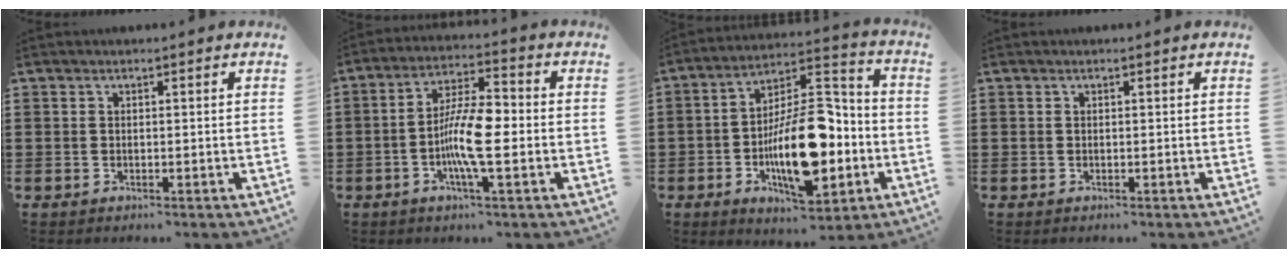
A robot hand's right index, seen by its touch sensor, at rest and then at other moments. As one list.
[{"total": 9.0, "force": [-1.8, 2.3, 8.5], "torque": [-0.165, -0.001, -0.036]}, {"total": 15.2, "force": [-4.4, 6.8, 12.9], "torque": [-0.232, 0.005, -0.078]}, {"total": 0.0}]